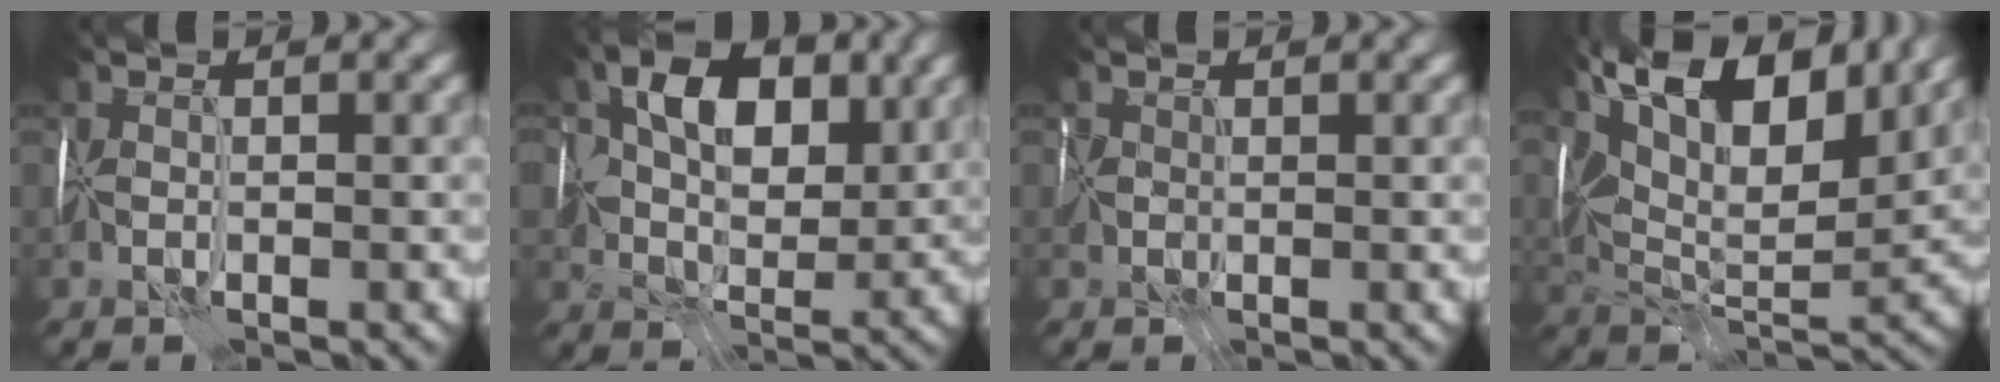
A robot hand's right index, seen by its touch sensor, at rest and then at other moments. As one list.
[{"total": 6.6, "force": [2.0, 4.5, 4.5], "torque": [-0.062, -0.002, 0.033]}, {"total": 1.5, "force": [0.2, 1.1, 1.0], "torque": [-0.035, 0.000, 0.007]}, {"total": 14.6, "force": [8.0, 6.4, 10.4], "torque": [-0.176, 0.024, 0.133]}]